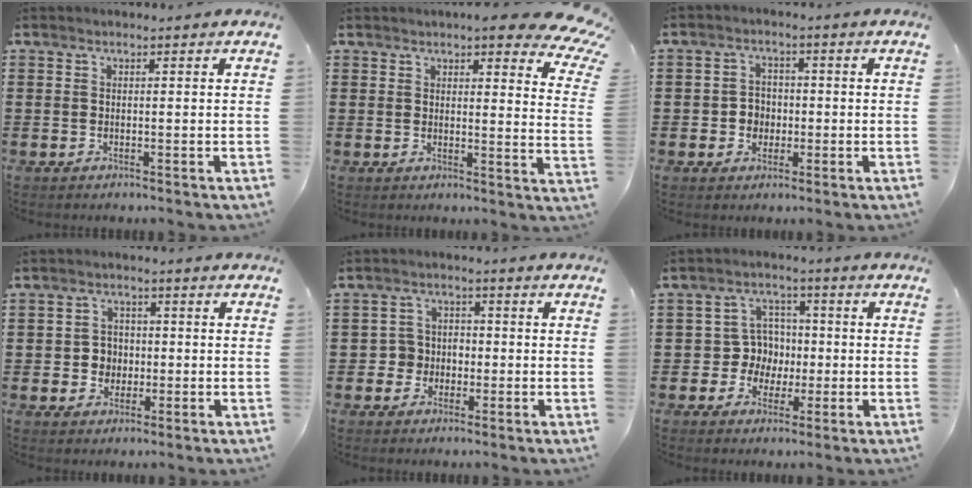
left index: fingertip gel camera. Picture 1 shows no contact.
{"total": 6.8, "force": [5.4, 1.3, 3.9], "torque": [-0.064, -0.019, 0.091]}
{"total": 3.1, "force": [-0.8, 2.8, 1.1], "torque": [-0.030, 0.006, -0.021]}
{"total": 3.3, "force": [-0.6, 3.1, 1.2], "torque": [-0.034, 0.006, -0.017]}
{"total": 3.7, "force": [-1.2, 3.3, 1.0], "torque": [-0.032, 0.007, -0.027]}
{"total": 6.0, "force": [-0.5, 5.7, 1.9], "torque": [-0.057, 0.017, -0.008]}